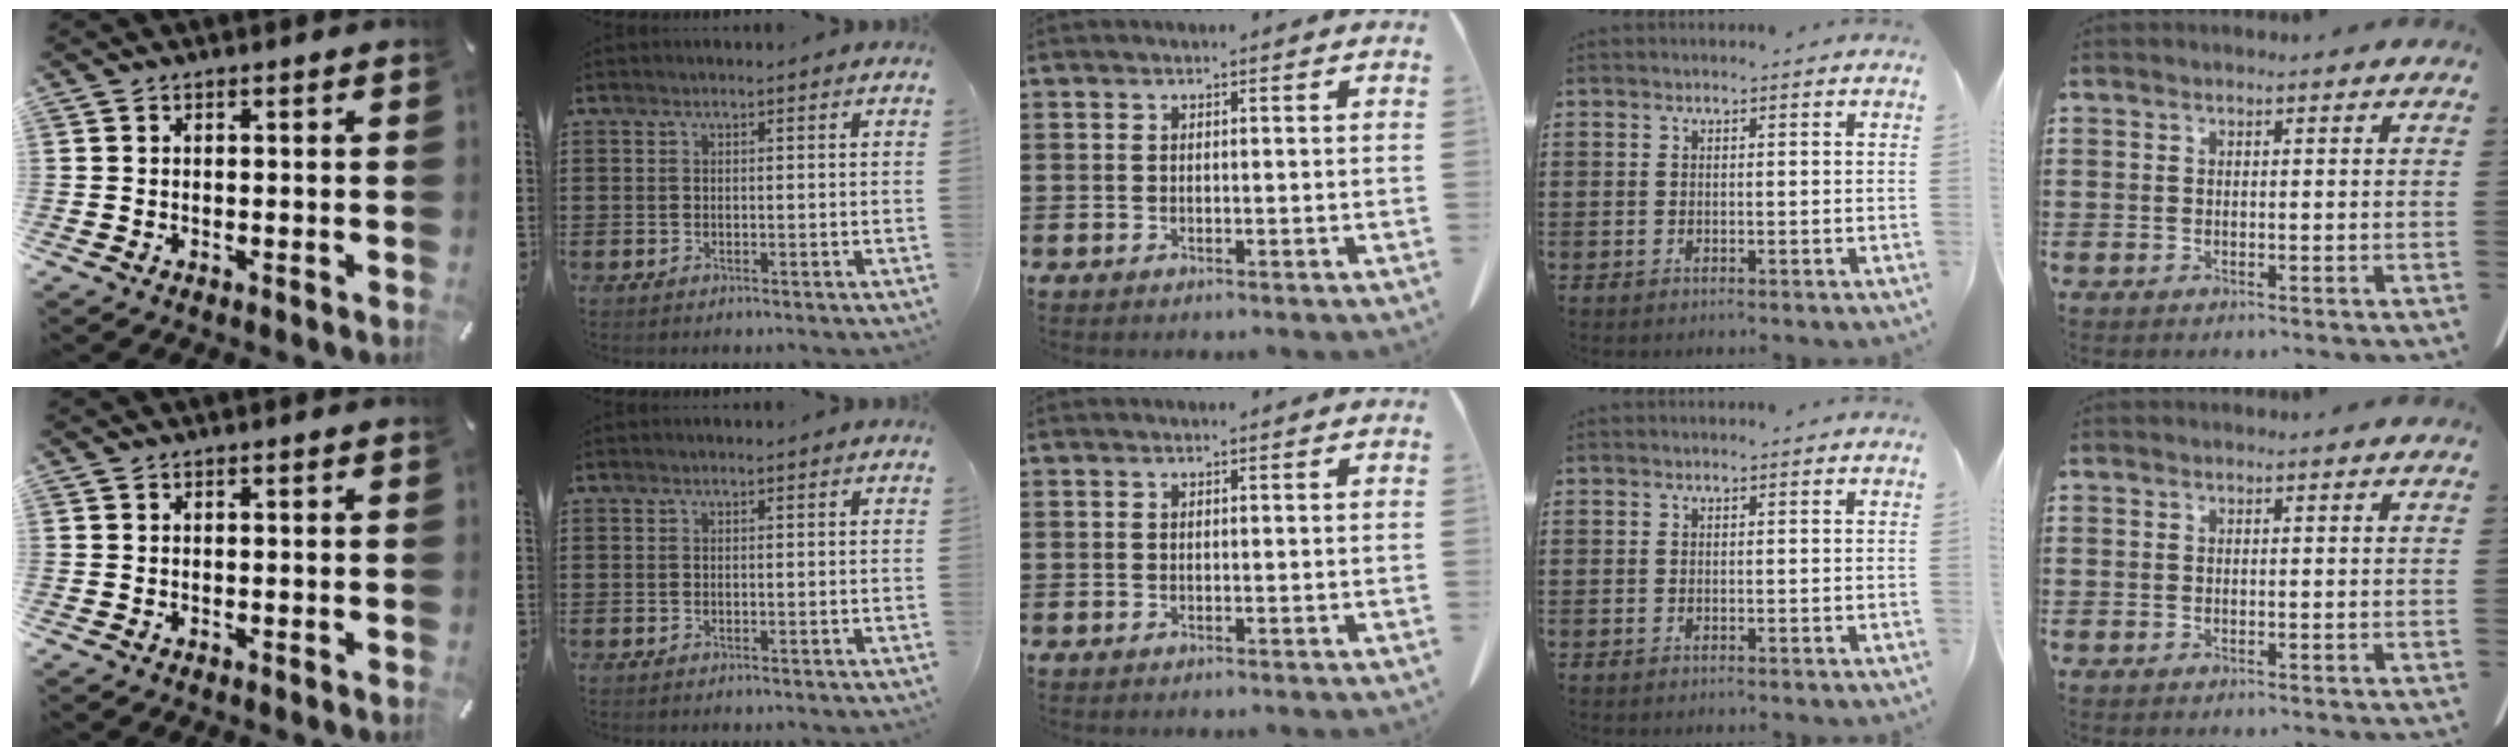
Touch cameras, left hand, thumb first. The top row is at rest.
{}